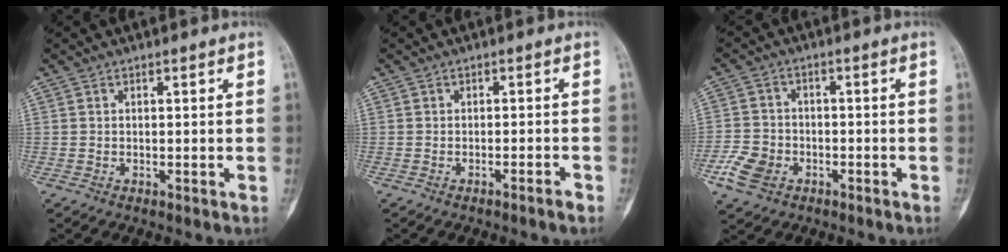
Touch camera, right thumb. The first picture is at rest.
{"total": 1.6, "force": [-1.3, -0.1, 0.9], "torque": [-0.022, 0.009, -0.019]}
{"total": 6.7, "force": [-3.3, 4.9, 3.2], "torque": [-0.061, 0.015, -0.063]}